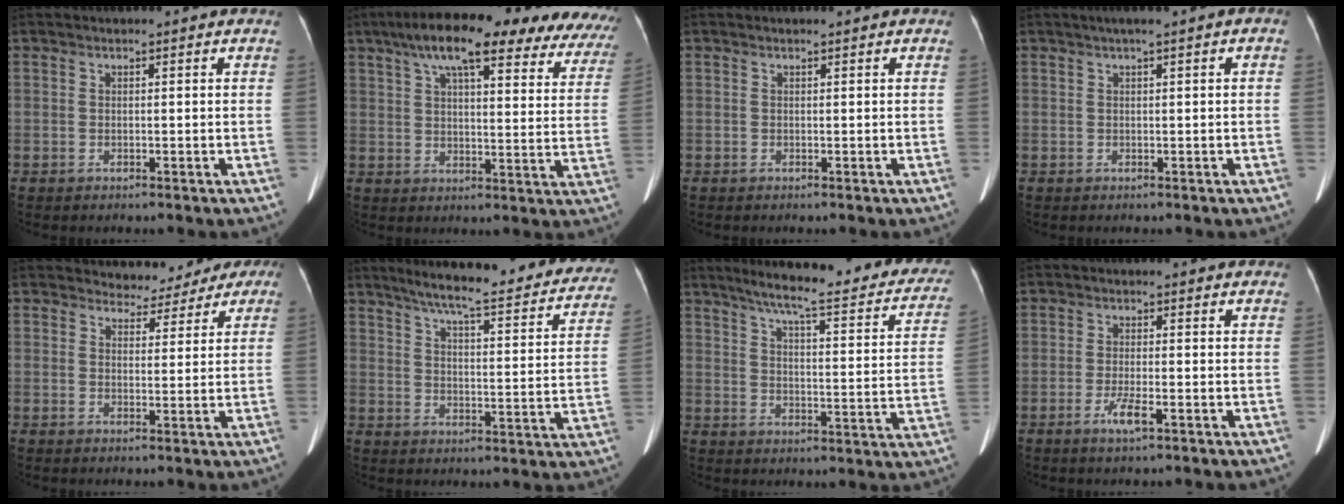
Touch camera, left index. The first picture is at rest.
{"total": 26.6, "force": [20.5, 6.0, 15.8], "torque": [-0.232, 0.027, 0.248]}
{"total": 0.0}
{"total": 1.3, "force": [0.3, 0.2, 1.3], "torque": [-0.018, 0.015, 0.007]}
{"total": 5.3, "force": [4.3, 3.0, 0.3], "torque": [0.003, 0.011, 0.044]}
{"total": 24.5, "force": [21.4, 3.0, 11.7], "torque": [-0.161, -0.032, 0.263]}
{"total": 24.1, "force": [20.0, 3.1, 13.0], "torque": [-0.172, -0.026, 0.243]}
{"total": 2.8, "force": [-1.5, 0.2, 2.4], "torque": [-0.051, -0.005, -0.028]}